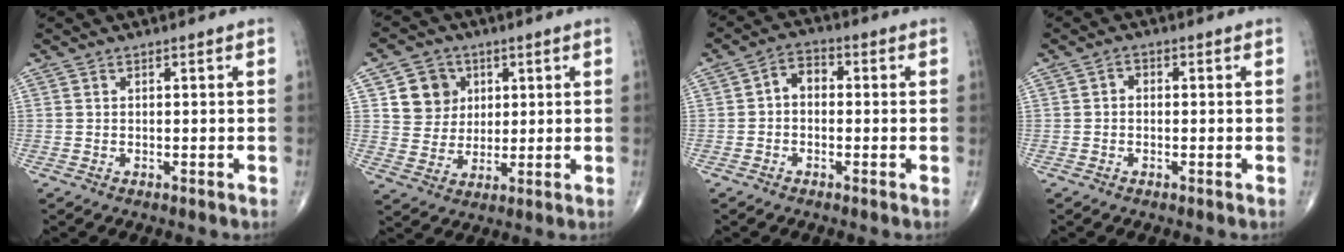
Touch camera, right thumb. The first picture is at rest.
{"total": 8.3, "force": [2.8, 7.5, 2.4], "torque": [-0.008, -0.008, 0.051]}
{"total": 4.5, "force": [-0.2, 3.3, 3.1], "torque": [-0.036, 0.018, -0.017]}
{"total": 1.5, "force": [-0.1, 1.2, 0.9], "torque": [-0.006, 0.008, -0.008]}